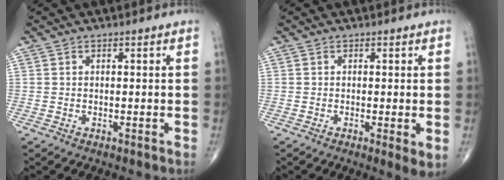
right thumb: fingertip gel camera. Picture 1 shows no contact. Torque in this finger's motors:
{"motor_torque": [-0.06, 0.00, -0.27, -0.24, 0.00]}